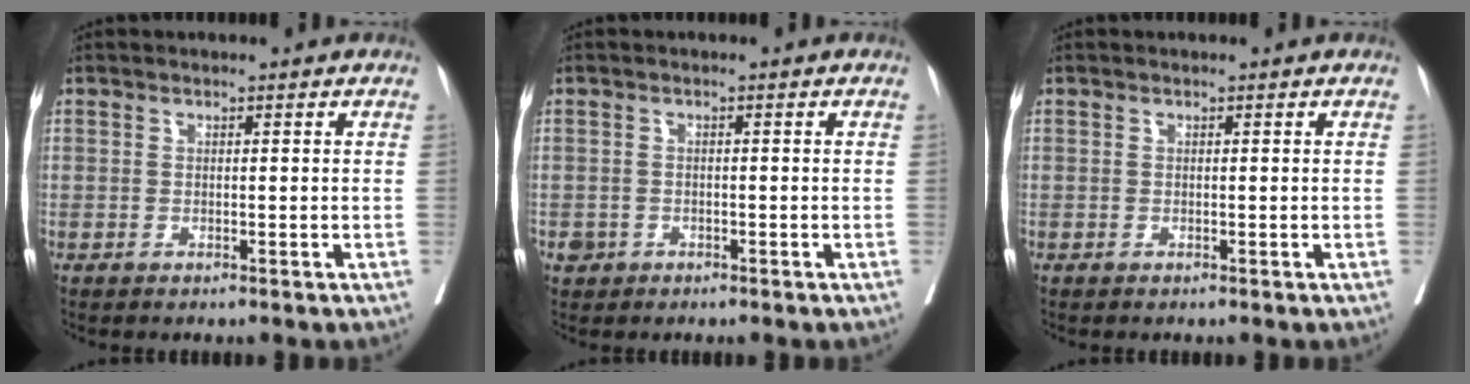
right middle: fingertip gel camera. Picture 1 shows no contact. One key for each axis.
{"total": 1.6, "fx": -0.9, "fy": 1.3, "fz": 0.3, "tx": -0.007, "ty": 0.004, "tz": -0.013}
{"total": 0.0}